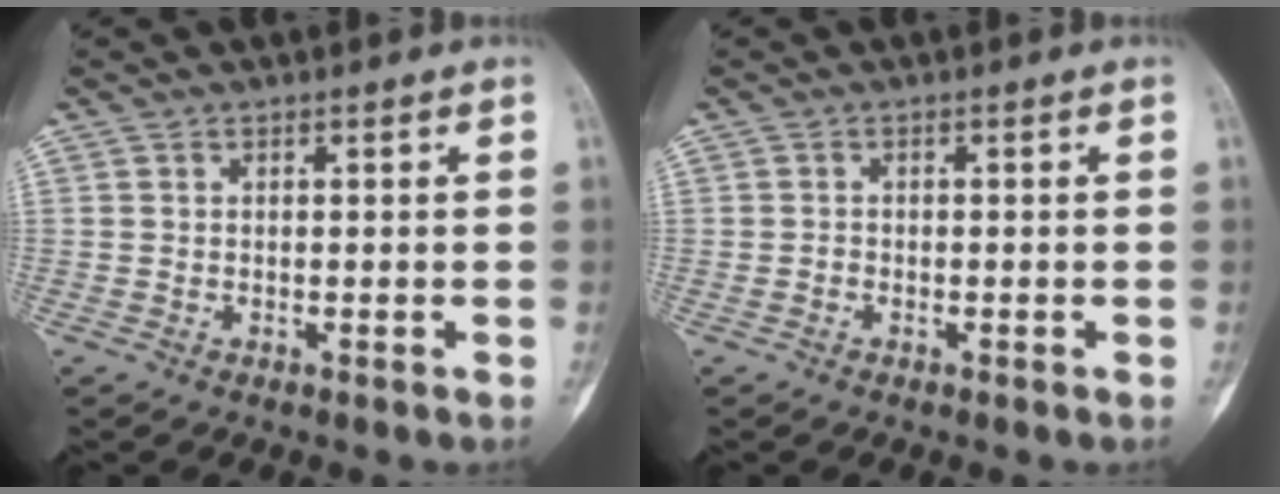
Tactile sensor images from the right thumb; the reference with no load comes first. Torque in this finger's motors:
{"motor_torque": [0.25, 0.03, 0.16, -0.03, 0.01]}